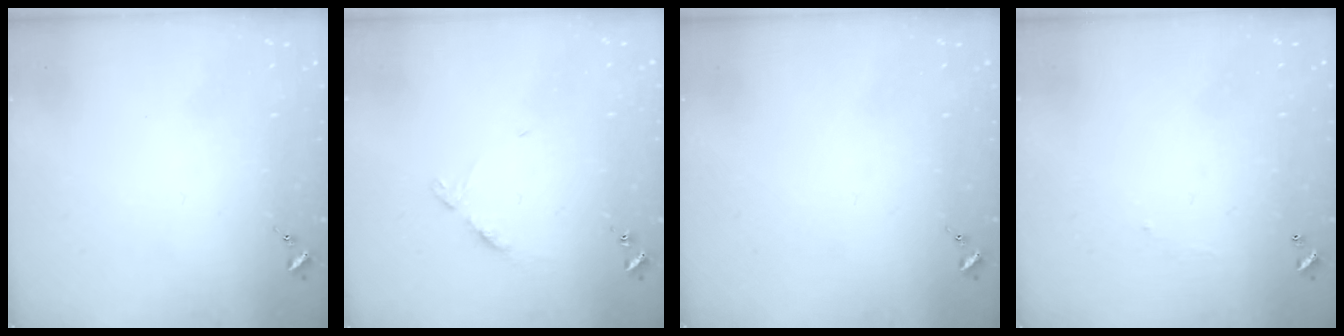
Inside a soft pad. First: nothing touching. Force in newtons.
{"total": 4.7, "press": 4.6, "slide": 0.5}
{"total": 0.0}
{"total": 3.7, "press": 3.7, "slide": 0.2}